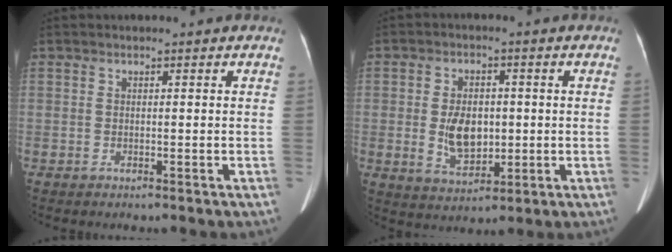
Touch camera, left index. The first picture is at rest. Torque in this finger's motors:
{"motor_torque": [0.25, -0.03, 0.14, 0.08]}